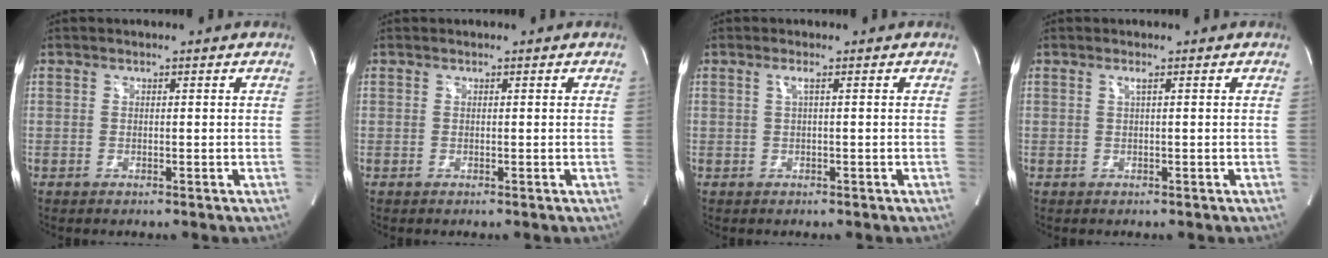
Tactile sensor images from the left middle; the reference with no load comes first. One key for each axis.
{"total": 0.0}
{"total": 1.0, "fx": 0.3, "fy": -0.3, "fz": 0.9, "tx": -0.024, "ty": 0.004, "tz": 0.007}
{"total": 0.7, "fx": 0.3, "fy": -0.2, "fz": 0.6, "tx": -0.018, "ty": 0.000, "tz": 0.009}